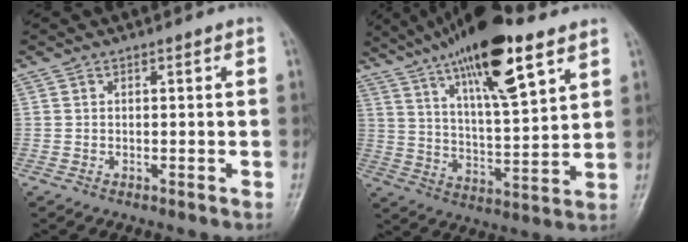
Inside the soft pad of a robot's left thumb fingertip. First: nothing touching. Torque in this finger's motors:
{"motor_torque": [2.85, 1.58, 1.86, -0.91, 0.57]}